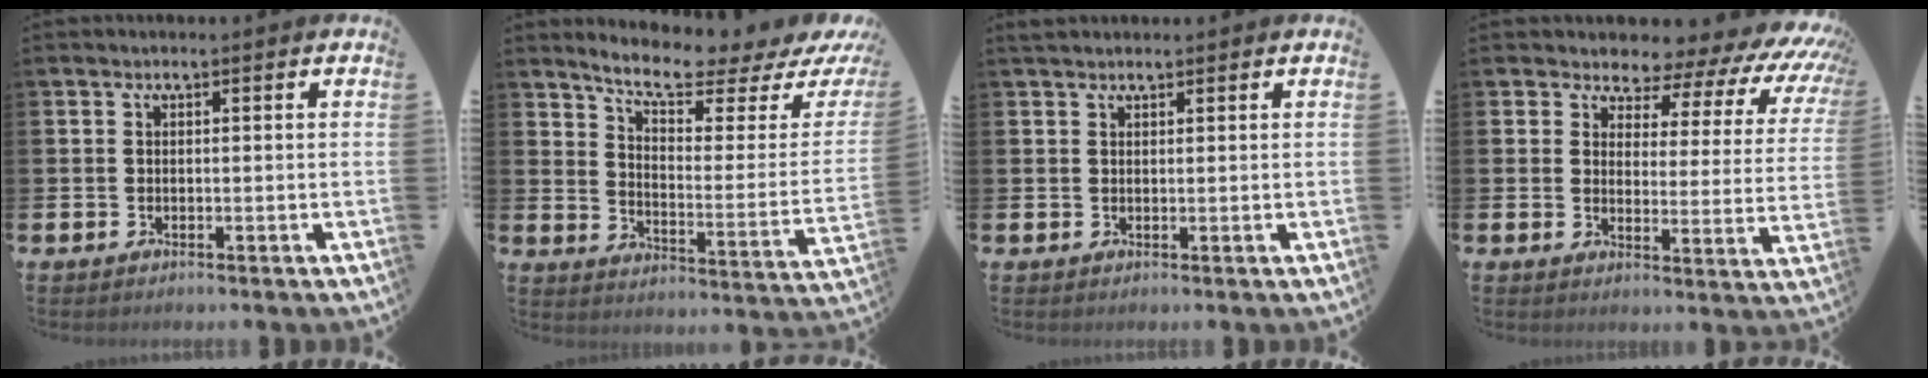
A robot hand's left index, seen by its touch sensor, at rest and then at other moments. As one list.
[{"total": 8.1, "force": [7.4, 0.9, 3.2], "torque": [-0.079, -0.062, 0.120]}, {"total": 1.4, "force": [1.3, 0.5, 0.2], "torque": [0.009, -0.001, 0.022]}, {"total": 4.4, "force": [3.6, 2.3, 1.1], "torque": [-0.013, -0.051, 0.045]}]